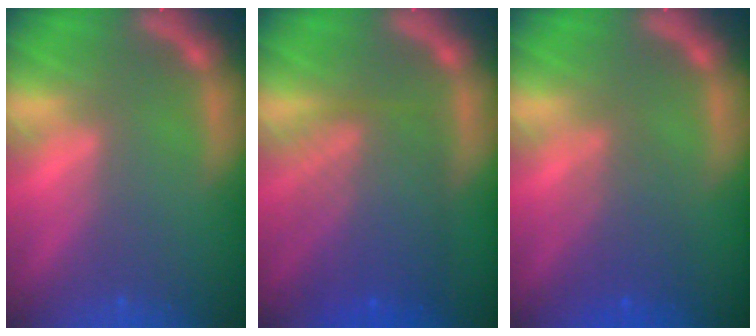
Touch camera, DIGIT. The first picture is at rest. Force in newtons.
{"total": 7.6}
{"total": 3.5}